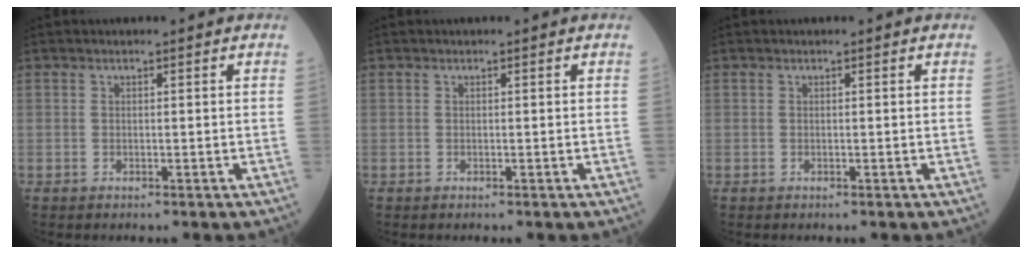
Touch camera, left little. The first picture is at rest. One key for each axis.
{"total": 0.0}
{"total": 0.0}